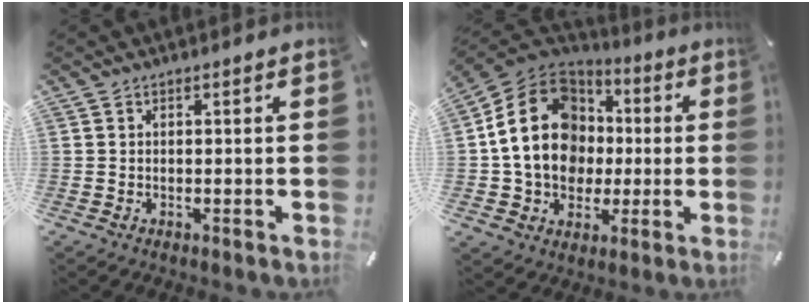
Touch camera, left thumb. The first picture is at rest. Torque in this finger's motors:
{"motor_torque": [2.31, 2.70, 0.98, 0.04, 0.55]}